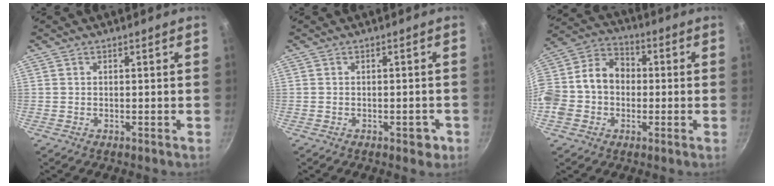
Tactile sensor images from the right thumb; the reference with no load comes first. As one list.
[{"total": 2.9, "force": [-1.3, 1.6, 2.0], "torque": [-0.011, 0.013, -0.010]}, {"total": 16.4, "force": [-1.3, 13.0, 9.9], "torque": [-0.170, 0.050, -0.039]}]